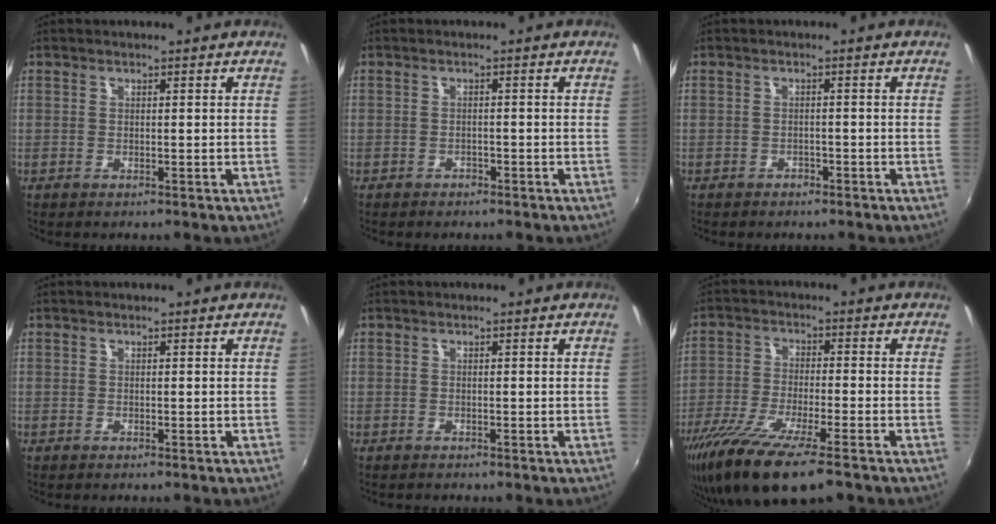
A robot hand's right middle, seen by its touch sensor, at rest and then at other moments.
{"total": 1.9, "force": [-1.6, 0.8, 0.4], "torque": [-0.012, -0.005, -0.023]}
{"total": 2.1, "force": [-1.8, 0.9, 0.5], "torque": [-0.013, -0.004, -0.025]}
{"total": 0.0}
{"total": 0.0}
{"total": 14.9, "force": [-10.7, 2.2, 10.2], "torque": [-0.211, -0.051, -0.192]}